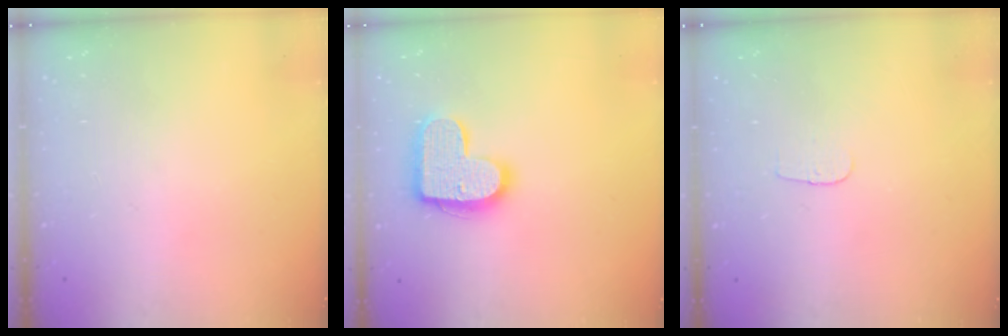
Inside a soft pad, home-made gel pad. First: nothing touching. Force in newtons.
{"total": 15.5, "press": 15.5, "slide": 0.8}
{"total": 2.9, "press": 2.8, "slide": 0.3}